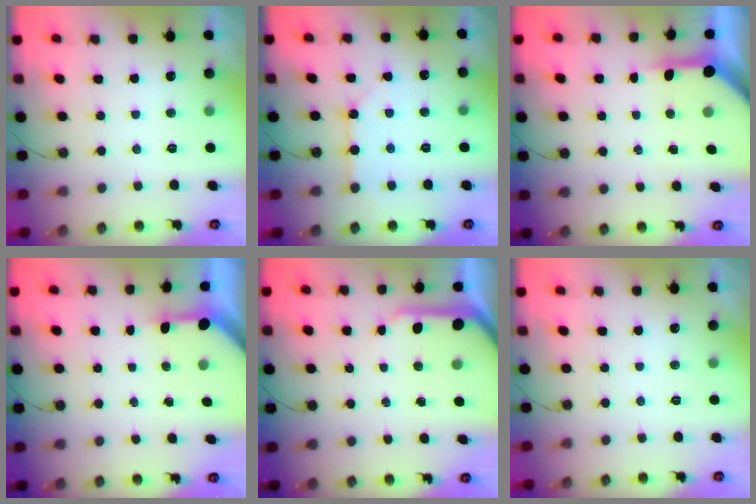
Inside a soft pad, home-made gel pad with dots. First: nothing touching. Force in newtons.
{"total": 3.5, "press": 3.5, "slide": 0.3}
{"total": 5.3, "press": 5.3, "slide": 0.5}
{"total": 3.2, "press": 3.2, "slide": 0.2}
{"total": 7.2, "press": 7.2, "slide": 0.7}
{"total": 0.0}